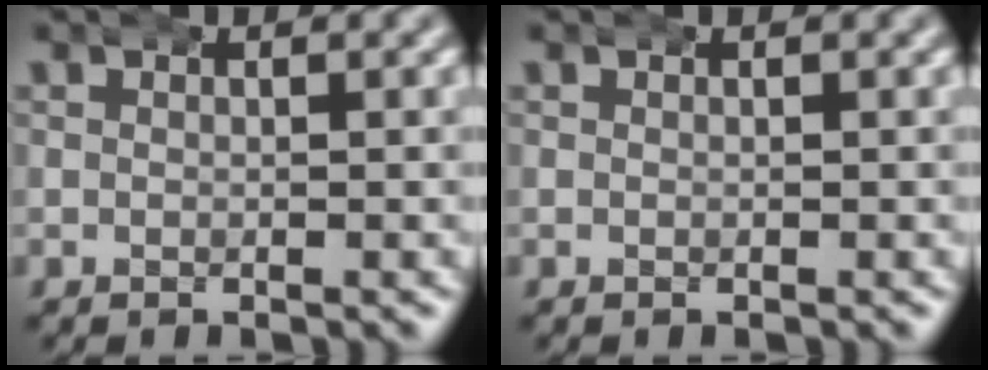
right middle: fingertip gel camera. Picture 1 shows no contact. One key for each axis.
{"total": 0.0}